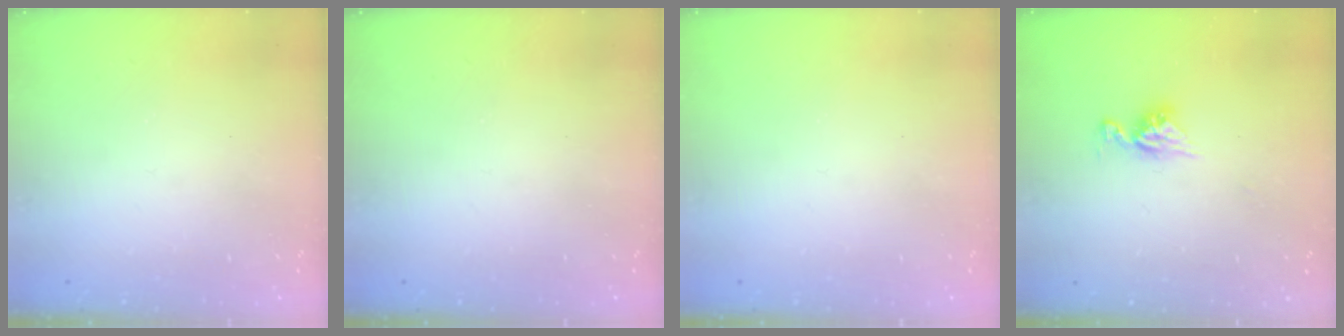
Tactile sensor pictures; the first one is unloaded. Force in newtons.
{"total": 0.0}
{"total": 0.0}
{"total": 6.9, "press": 6.8, "slide": 0.6}